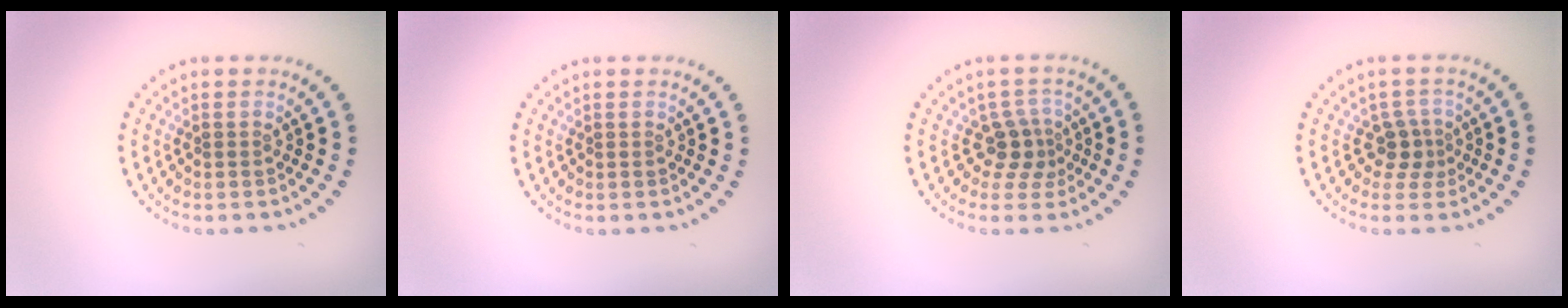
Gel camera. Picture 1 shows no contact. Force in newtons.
{"total": 0.0}
{"total": 2.5, "press": 1.8, "slide": 1.8}
{"total": 2.0, "press": 1.5, "slide": 1.3}